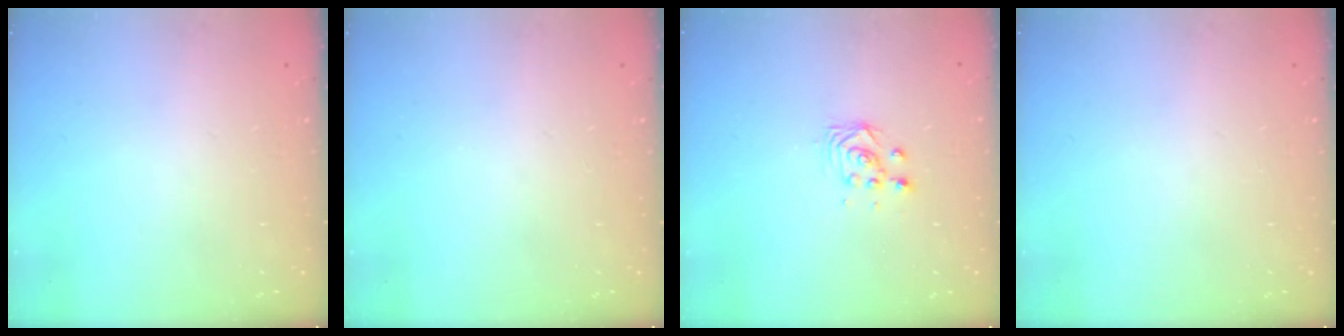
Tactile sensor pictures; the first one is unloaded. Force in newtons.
{"total": 0.0}
{"total": 2.9, "press": 2.9, "slide": 0.4}
{"total": 0.0}